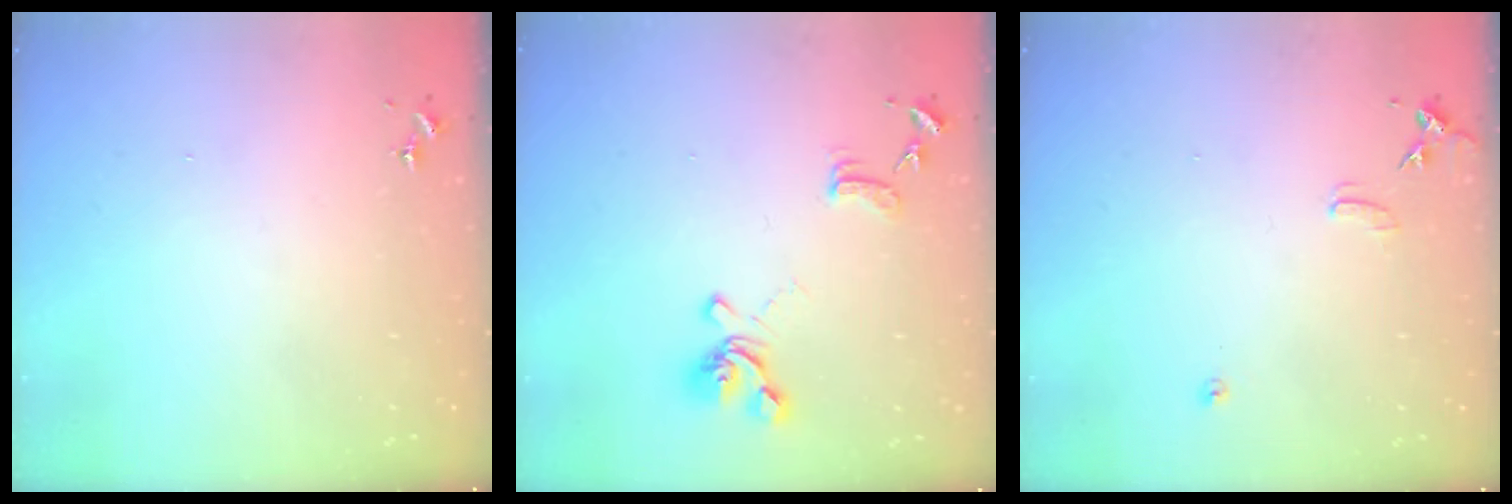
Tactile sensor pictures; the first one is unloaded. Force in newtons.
{"total": 13.1, "press": 13.0, "slide": 1.2}
{"total": 7.0, "press": 7.0, "slide": 0.6}